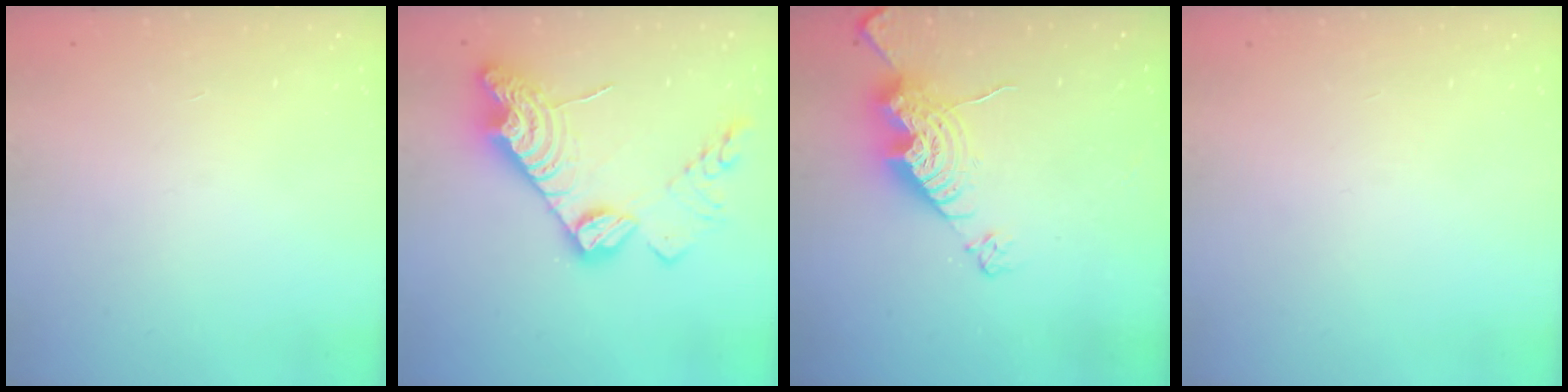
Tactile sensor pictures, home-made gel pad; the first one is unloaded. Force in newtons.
{"total": 19.7, "press": 19.6, "slide": 1.7}
{"total": 14.3, "press": 14.2, "slide": 1.2}
{"total": 0.0}